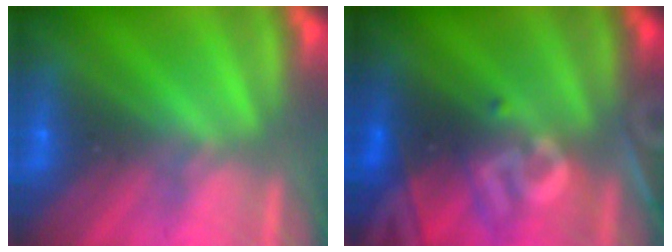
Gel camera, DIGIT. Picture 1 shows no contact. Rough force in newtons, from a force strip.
{"total": 2.9}